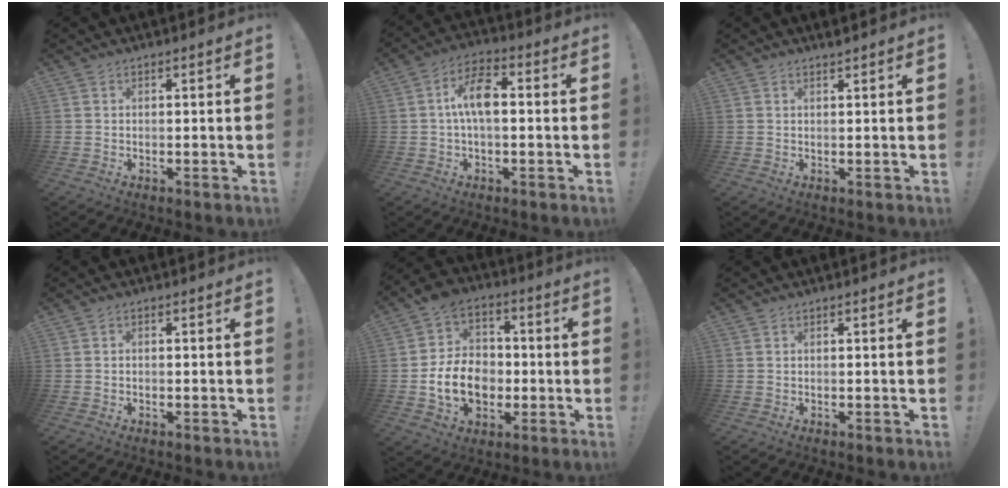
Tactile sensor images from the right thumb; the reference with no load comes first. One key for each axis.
{"total": 9.4, "fx": 0.6, "fy": 4.5, "fz": 8.2, "tx": -0.138, "ty": 0.010, "tz": 0.010}
{"total": 1.4, "fx": 1.3, "fy": -0.4, "fz": 0.2, "tx": 0.010, "ty": -0.009, "tz": 0.020}
{"total": 0.8, "fx": -0.5, "fy": 0.5, "fz": 0.4, "tx": -0.008, "ty": 0.002, "tz": -0.009}
{"total": 16.2, "fx": -2.7, "fy": 12.4, "fz": 10.1, "tx": -0.184, "ty": 0.028, "tz": -0.039}
{"total": 0.0}